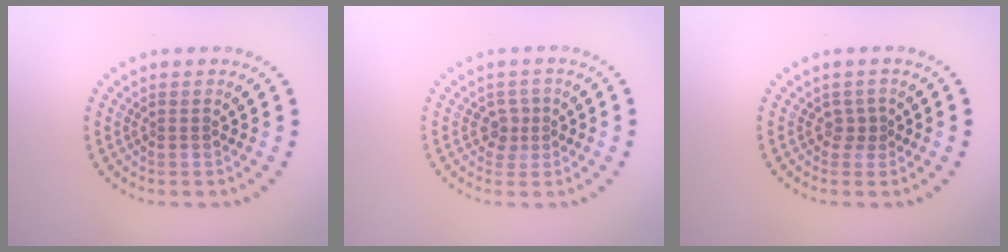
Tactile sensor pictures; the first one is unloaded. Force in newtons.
{"total": 1.6, "press": 1.3, "slide": 1.0}
{"total": 1.1, "press": 0.8, "slide": 0.7}